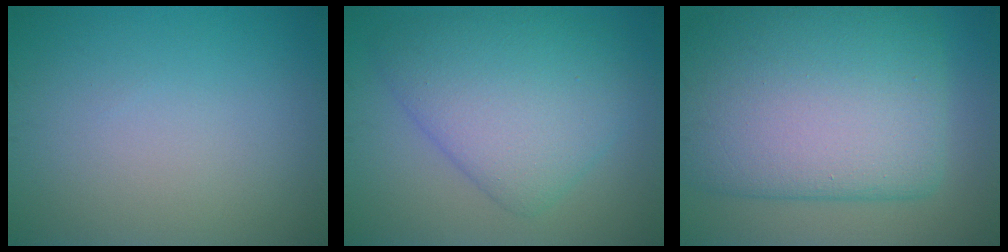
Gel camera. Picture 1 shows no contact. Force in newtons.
{"total": 7.5, "press": 7.5, "slide": 0.1}
{"total": 14.0, "press": 14.0, "slide": 0.7}